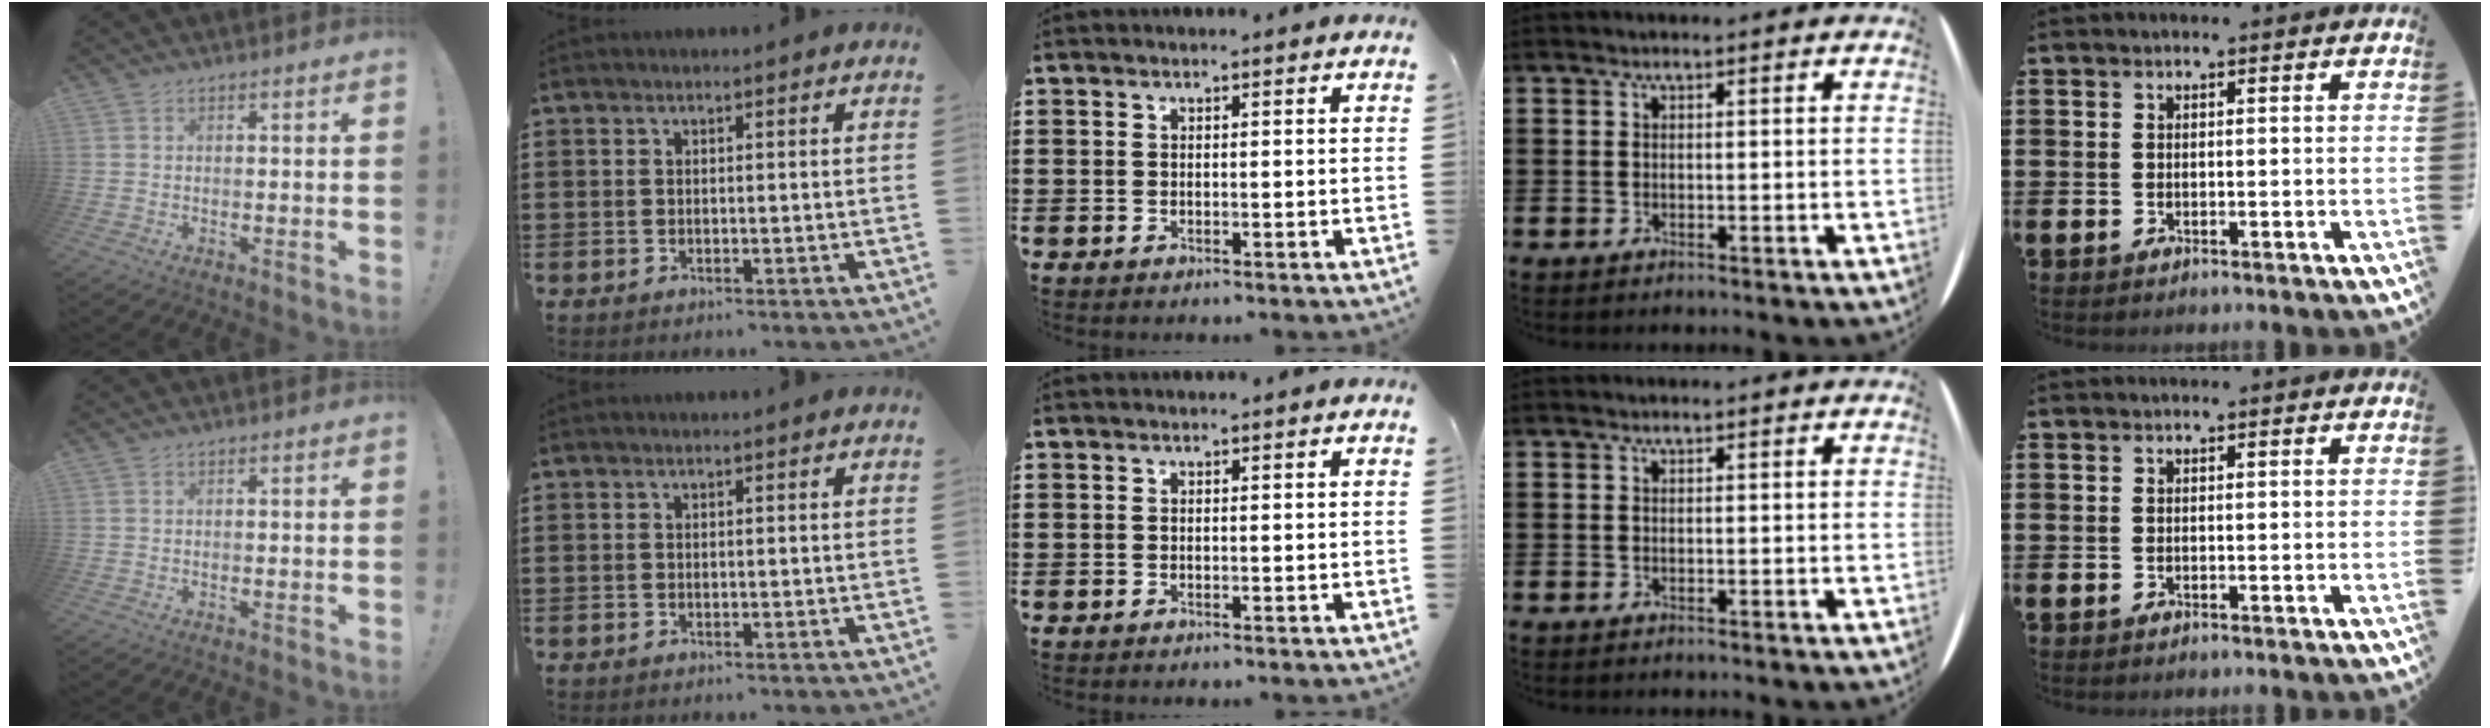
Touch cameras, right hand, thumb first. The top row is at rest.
{}